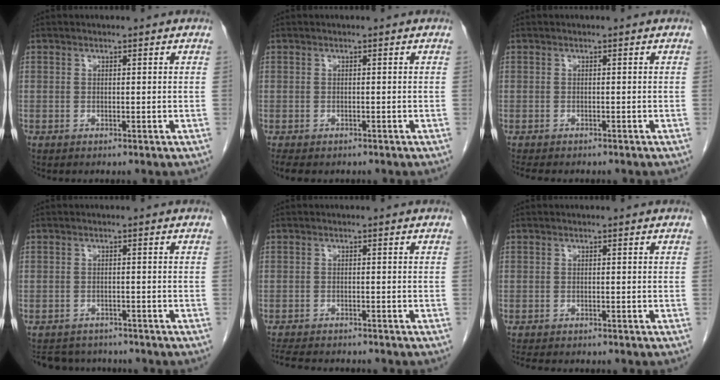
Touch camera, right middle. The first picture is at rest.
{"total": 5.1, "force": [-4.2, 2.0, 2.2], "torque": [-0.033, -0.009, -0.057]}
{"total": 5.7, "force": [-4.9, 1.6, 2.6], "torque": [-0.035, -0.008, -0.066]}
{"total": 7.3, "force": [-6.8, 2.3, 1.2], "torque": [-0.022, 0.003, -0.094]}
{"total": 9.7, "force": [-8.8, 2.0, 3.6], "torque": [-0.070, -0.012, -0.127]}
{"total": 6.3, "force": [-5.5, 1.6, 2.7], "torque": [-0.039, -0.007, -0.077]}